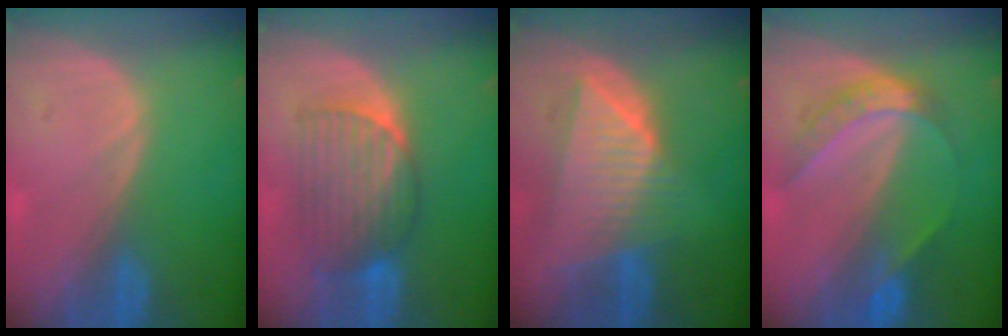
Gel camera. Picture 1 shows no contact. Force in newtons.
{"total": 7.1, "press": 7.1, "slide": 0.3}
{"total": 8.8, "press": 7.9, "slide": 3.9}
{"total": 6.2, "press": 5.3, "slide": 3.2}